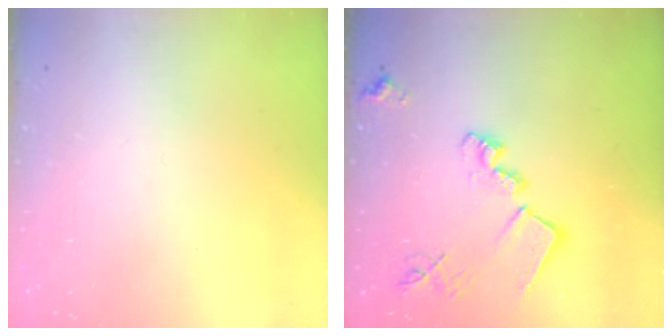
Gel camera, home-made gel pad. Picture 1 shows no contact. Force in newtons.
{"total": 15.2, "press": 15.1, "slide": 0.5}